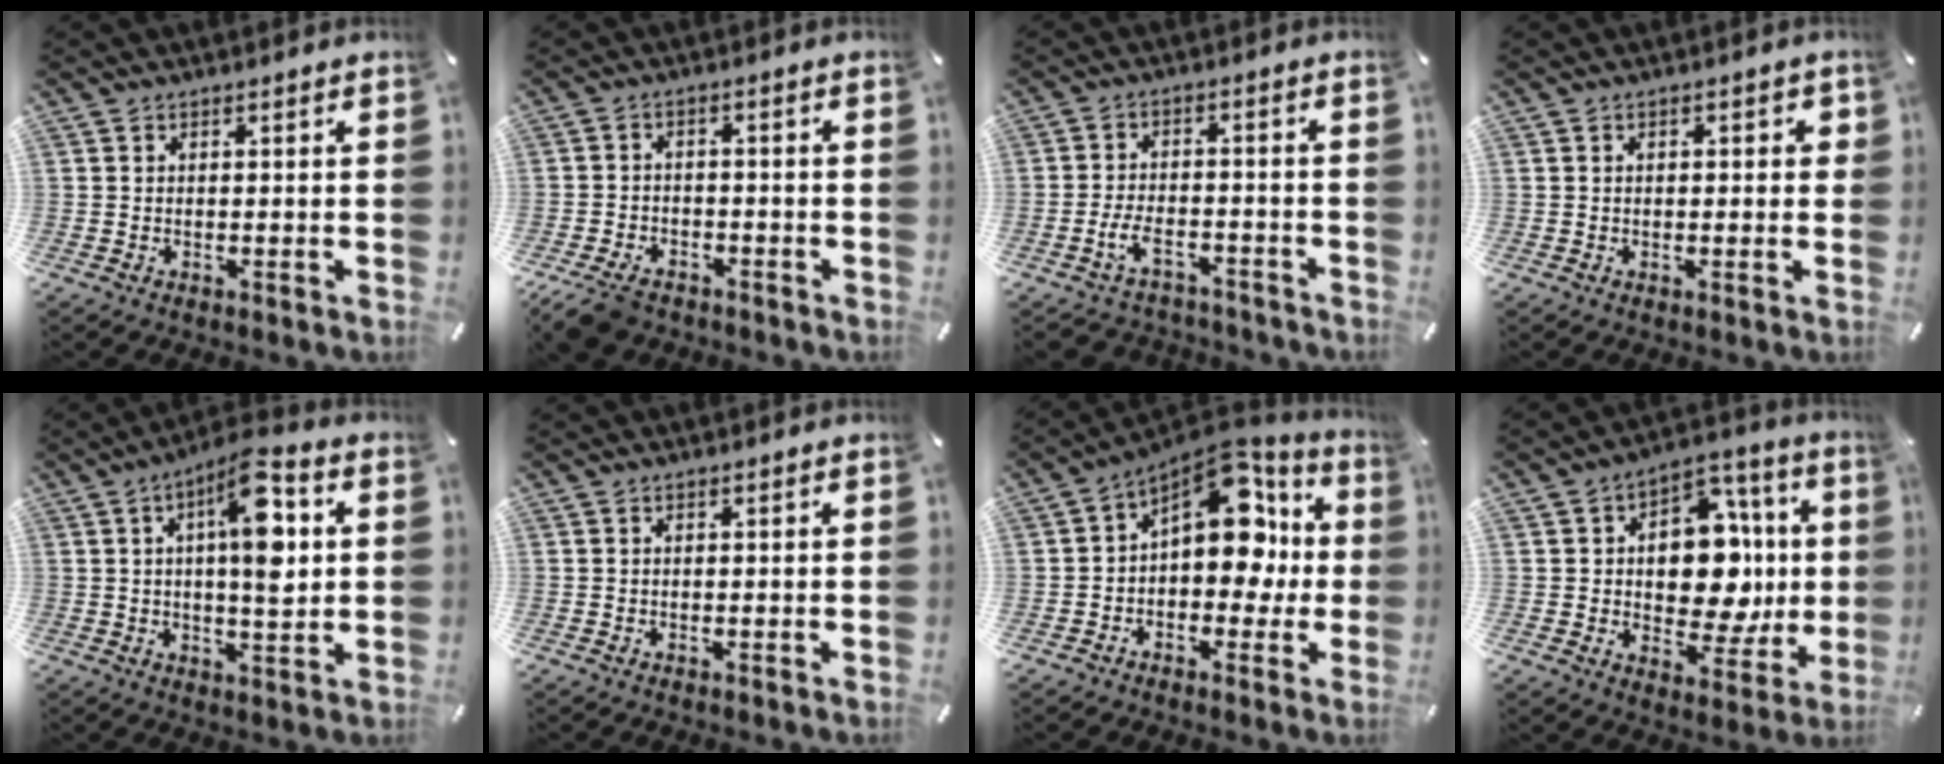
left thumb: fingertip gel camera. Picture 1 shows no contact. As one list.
[{"total": 5.9, "force": [-4.1, 3.4, 2.6], "torque": [-0.062, 0.014, -0.078]}, {"total": 6.8, "force": [-3.7, 3.8, 4.2], "torque": [-0.093, 0.012, -0.069]}, {"total": 1.6, "force": [0.0, 1.0, 1.2], "torque": [-0.017, 0.004, -0.004]}, {"total": 13.4, "force": [3.5, 4.8, 12.1], "torque": [-0.190, -0.008, 0.052]}, {"total": 0.0}, {"total": 14.7, "force": [5.0, 9.5, 10.1], "torque": [-0.119, -0.040, 0.086]}, {"total": 15.4, "force": [0.3, 10.9, 10.9], "torque": [-0.149, -0.009, 0.012]}]